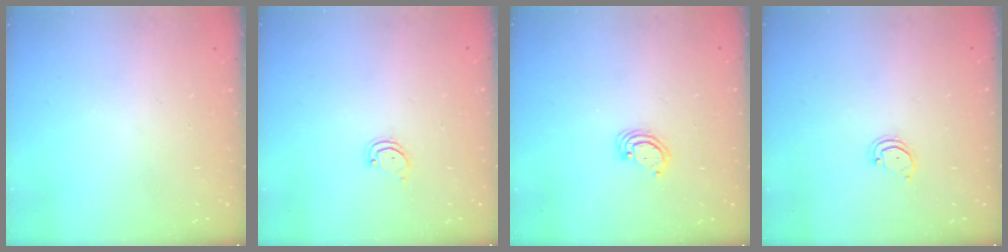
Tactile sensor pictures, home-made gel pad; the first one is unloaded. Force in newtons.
{"total": 2.3, "press": 2.3, "slide": 0.1}
{"total": 3.0, "press": 3.0, "slide": 0.3}
{"total": 2.6, "press": 2.6, "slide": 0.2}